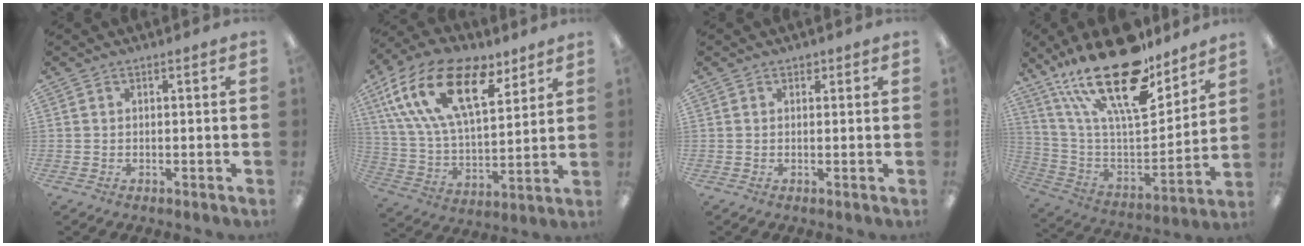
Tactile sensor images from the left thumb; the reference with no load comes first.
{"total": 23.2, "force": [12.3, 11.8, 15.7], "torque": [-0.298, -0.052, 0.216]}
{"total": 1.4, "force": [0.8, 1.0, 0.4], "torque": [-0.001, -0.002, 0.014]}
{"total": 28.1, "force": [18.6, 10.4, 18.3], "torque": [-0.333, -0.115, 0.316]}